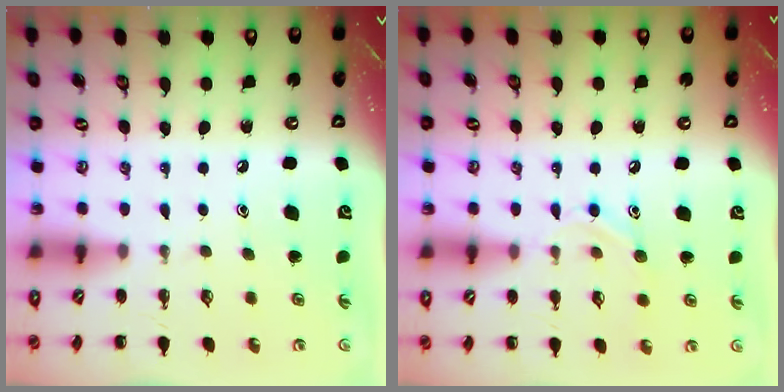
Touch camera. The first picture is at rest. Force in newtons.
{"total": 7.5, "press": 7.4, "slide": 1.2}